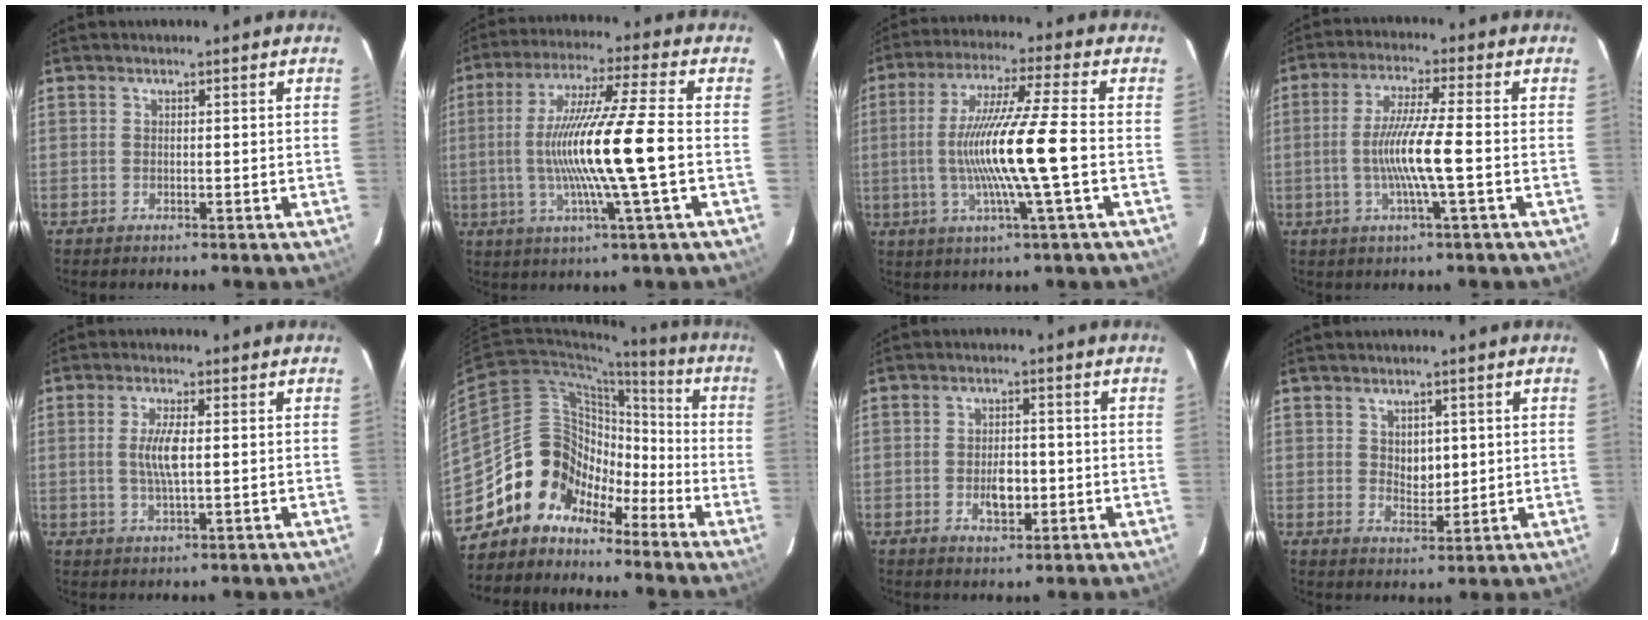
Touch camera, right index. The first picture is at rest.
{"total": 15.6, "force": [-2.1, -1.2, 15.5], "torque": [-0.280, -0.009, -0.035]}
{"total": 14.5, "force": [-2.1, -1.1, 14.2], "torque": [-0.261, -0.008, -0.037]}
{"total": 9.2, "force": [-1.9, -0.5, 9.0], "torque": [-0.174, -0.006, -0.036]}
{"total": 5.0, "force": [0.3, 1.0, 4.9], "torque": [-0.094, -0.001, 0.005]}
{"total": 12.4, "force": [-8.0, 9.0, 2.6], "torque": [-0.052, 0.043, -0.155]}
{"total": 4.8, "force": [-1.2, 2.8, 3.7], "torque": [-0.066, -0.001, -0.014]}
{"total": 4.4, "force": [1.0, 3.1, 2.9], "torque": [-0.041, 0.000, 0.021]}